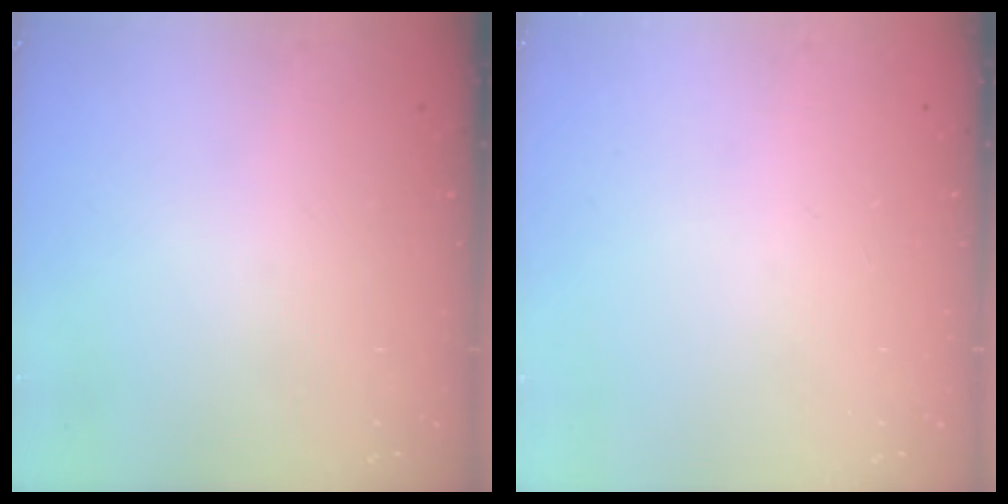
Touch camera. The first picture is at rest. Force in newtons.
{"total": 0.0}